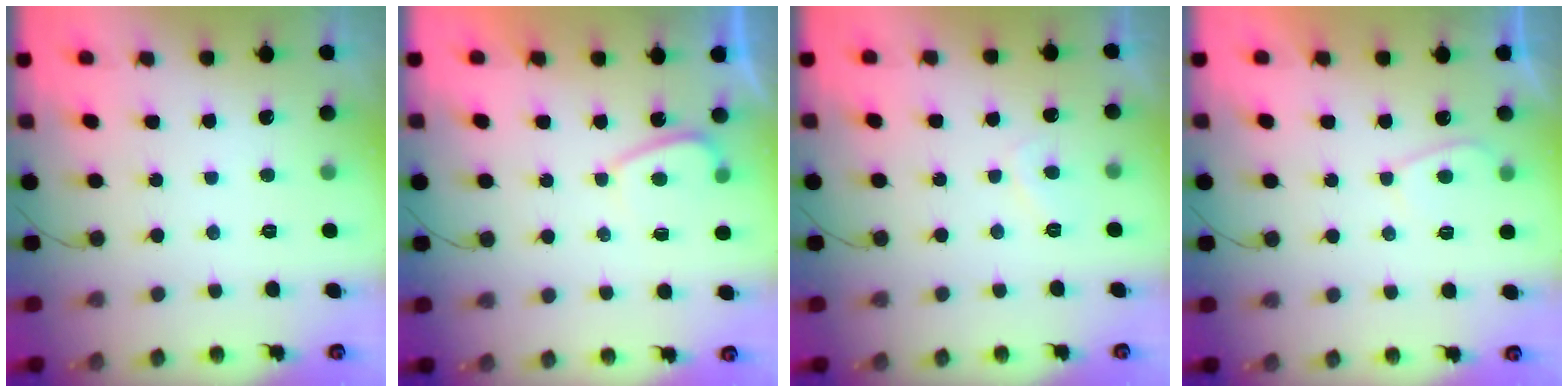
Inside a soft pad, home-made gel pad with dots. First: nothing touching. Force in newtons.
{"total": 1.9, "press": 1.7, "slide": 0.7}
{"total": 1.8, "press": 1.7, "slide": 0.7}
{"total": 2.7, "press": 2.6, "slide": 0.8}